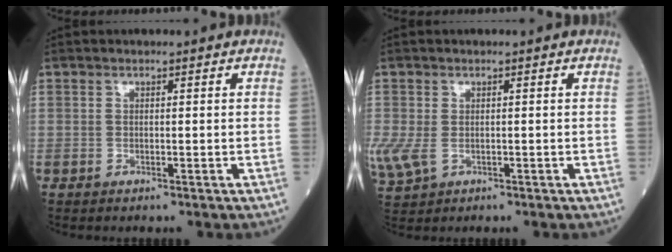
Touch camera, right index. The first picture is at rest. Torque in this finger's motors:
{"motor_torque": [0.85, -0.21, 0.57, 0.12]}